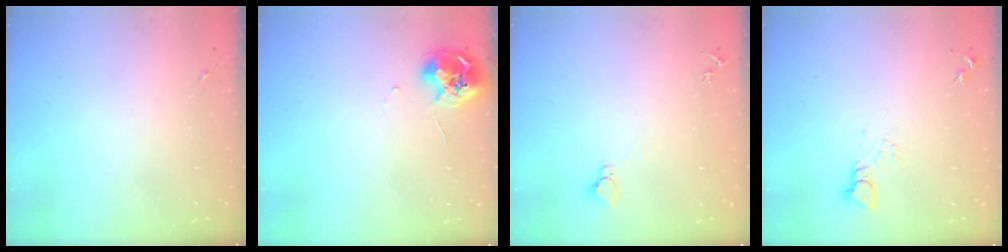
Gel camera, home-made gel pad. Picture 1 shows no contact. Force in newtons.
{"total": 9.6, "press": 9.5, "slide": 0.6}
{"total": 2.8, "press": 2.8, "slide": 0.2}
{"total": 3.3, "press": 3.3, "slide": 0.4}